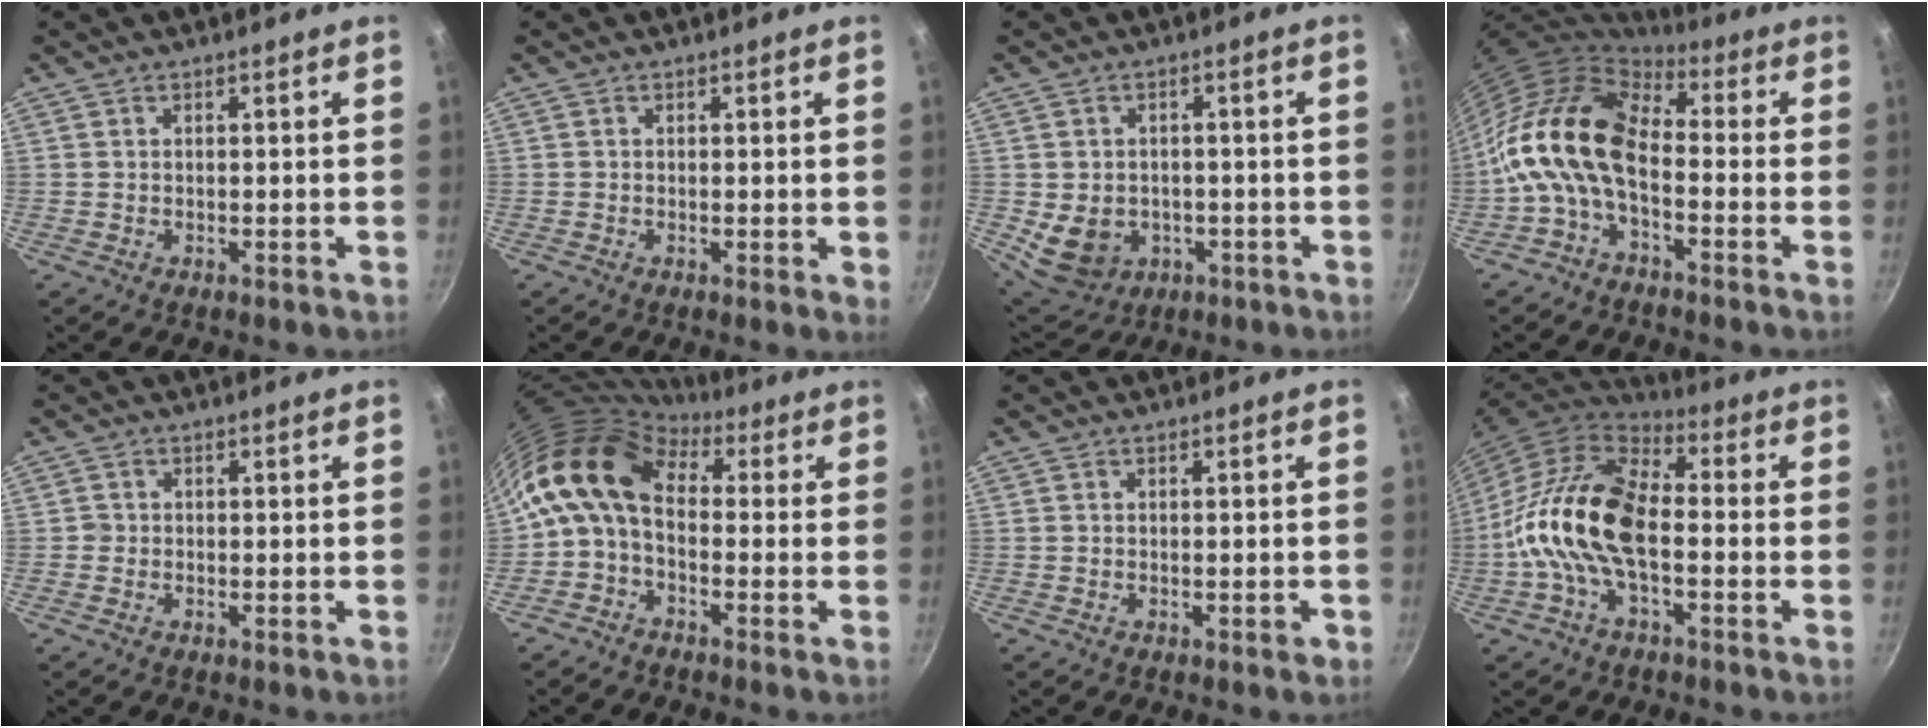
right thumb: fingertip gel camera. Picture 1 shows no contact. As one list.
[{"total": 1.3, "force": [0.0, 0.4, 1.2], "torque": [-0.018, -0.004, -0.002]}, {"total": 9.2, "force": [-2.1, 7.4, 5.0], "torque": [-0.070, 0.003, -0.014]}, {"total": 13.7, "force": [-2.6, 7.9, 10.9], "torque": [-0.191, 0.034, -0.068]}, {"total": 0.6, "force": [-0.2, 0.6, -0.1], "torque": [0.004, 0.004, -0.008]}, {"total": 10.9, "force": [1.1, 7.2, 8.2], "torque": [-0.142, 0.026, -0.004]}, {"total": 1.3, "force": [-0.6, 0.5, 1.1], "torque": [-0.014, 0.003, -0.008]}, {"total": 16.2, "force": [-2.7, 8.8, 13.3], "torque": [-0.241, 0.036, -0.067]}]